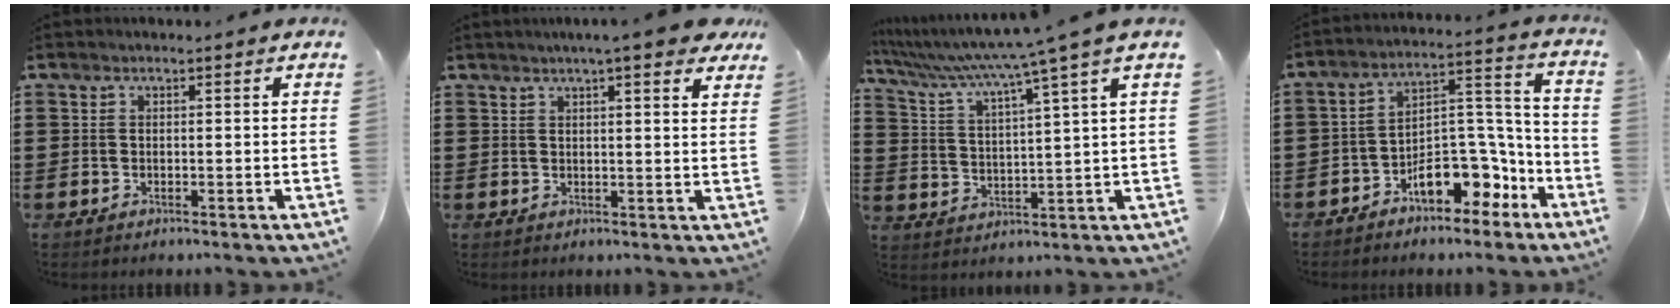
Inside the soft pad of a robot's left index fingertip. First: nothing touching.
{"total": 4.6, "force": [3.7, -0.1, 2.7], "torque": [-0.054, -0.005, 0.064]}
{"total": 6.3, "force": [4.9, -1.6, 3.6], "torque": [-0.093, -0.045, 0.074]}
{"total": 9.6, "force": [-6.4, 5.1, 5.1], "torque": [-0.074, 0.022, -0.118]}